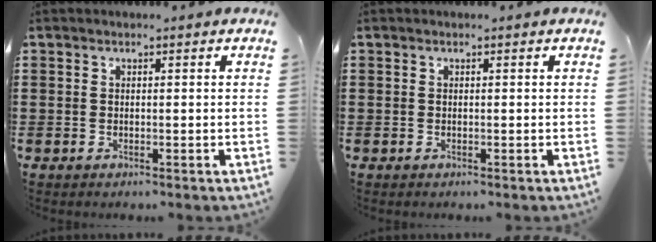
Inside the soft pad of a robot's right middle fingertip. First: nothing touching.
{"total": 0.0}